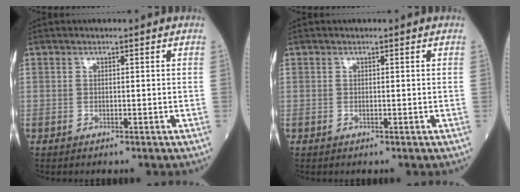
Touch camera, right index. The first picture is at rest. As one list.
[{"total": 0.0}]